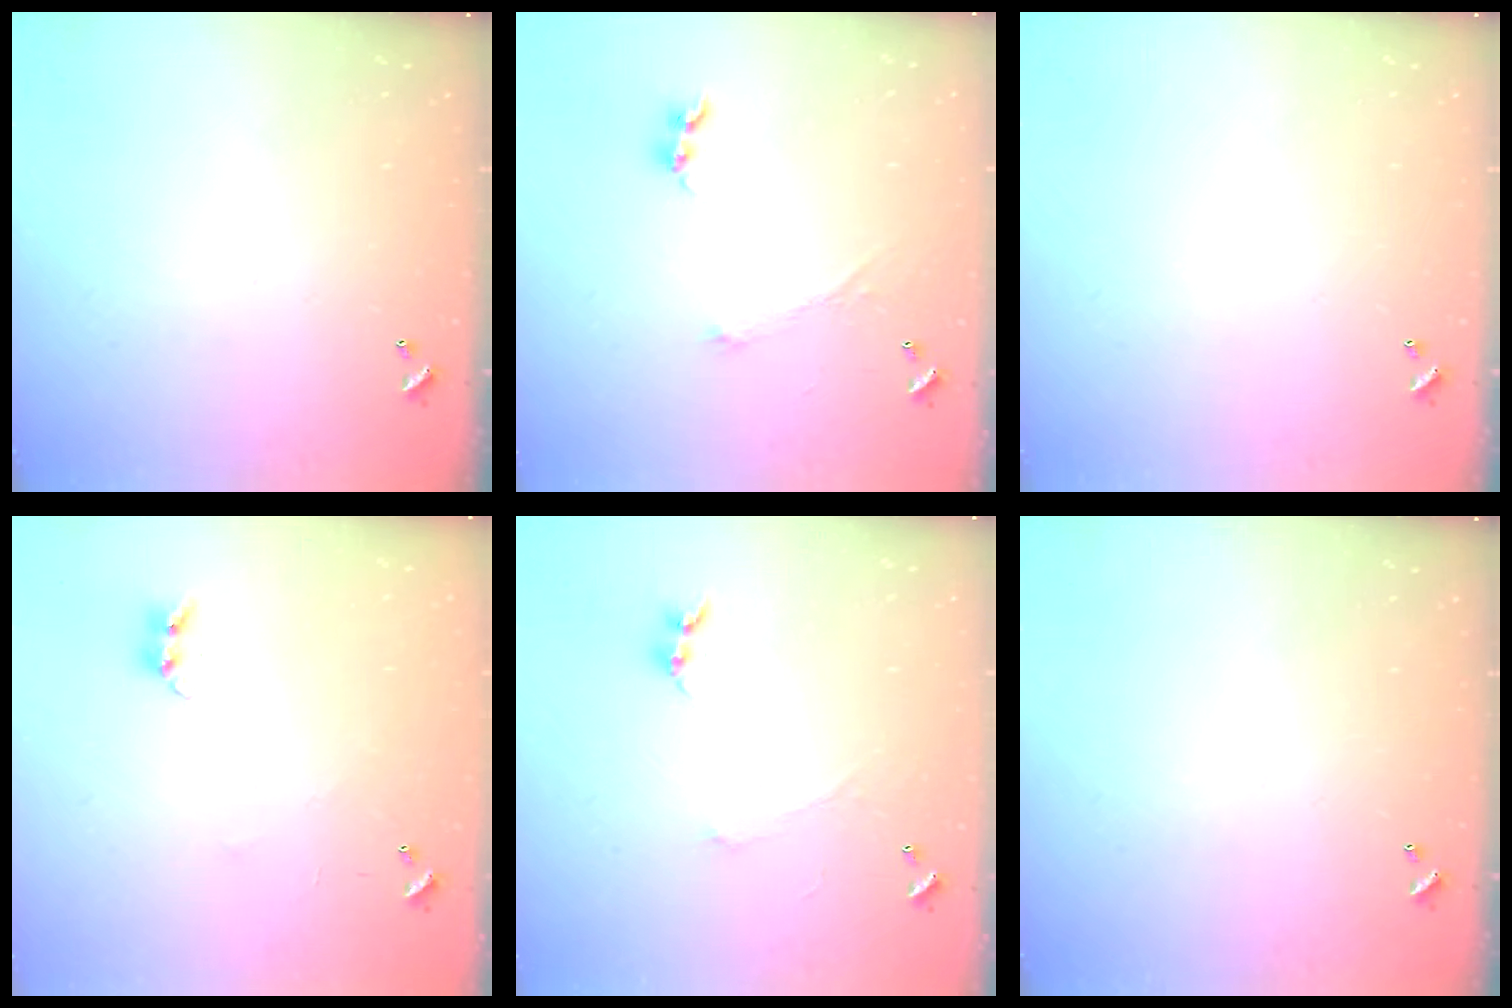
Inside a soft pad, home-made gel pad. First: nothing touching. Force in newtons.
{"total": 1.2, "press": 1.2, "slide": 0.1}
{"total": 0.0}
{"total": 5.1, "press": 4.9, "slide": 1.1}
{"total": 0.0}
{"total": 0.0}